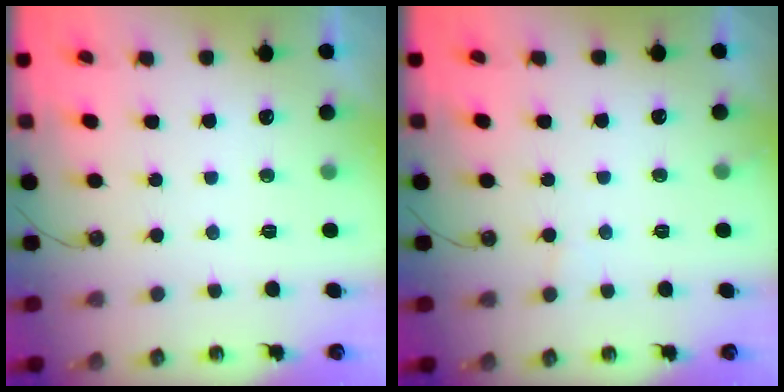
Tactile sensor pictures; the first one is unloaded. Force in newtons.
{"total": 4.9, "press": 4.8, "slide": 0.3}